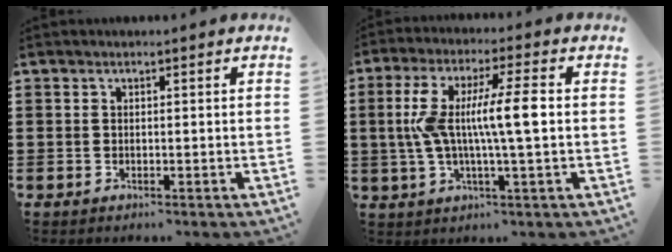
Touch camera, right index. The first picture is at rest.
{"total": 10.1, "force": [0.2, 1.4, 10.0], "torque": [-0.187, 0.001, -0.003]}